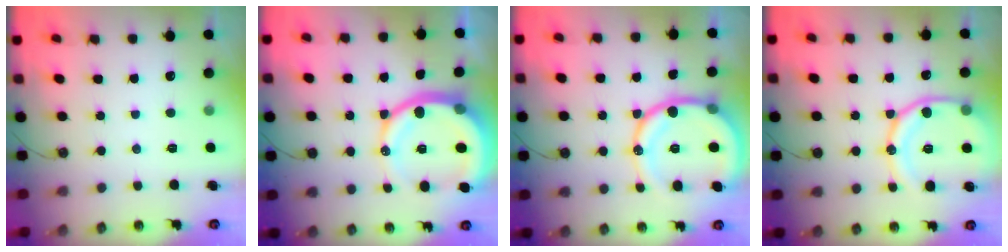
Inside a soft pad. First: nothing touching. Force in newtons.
{"total": 17.3, "press": 17.1, "slide": 2.3}
{"total": 17.5, "press": 17.3, "slide": 2.3}
{"total": 16.3, "press": 16.2, "slide": 1.7}